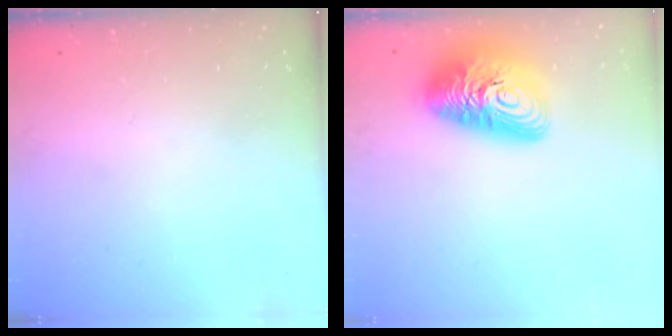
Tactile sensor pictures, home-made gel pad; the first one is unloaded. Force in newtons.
{"total": 17.8, "press": 17.7, "slide": 1.3}